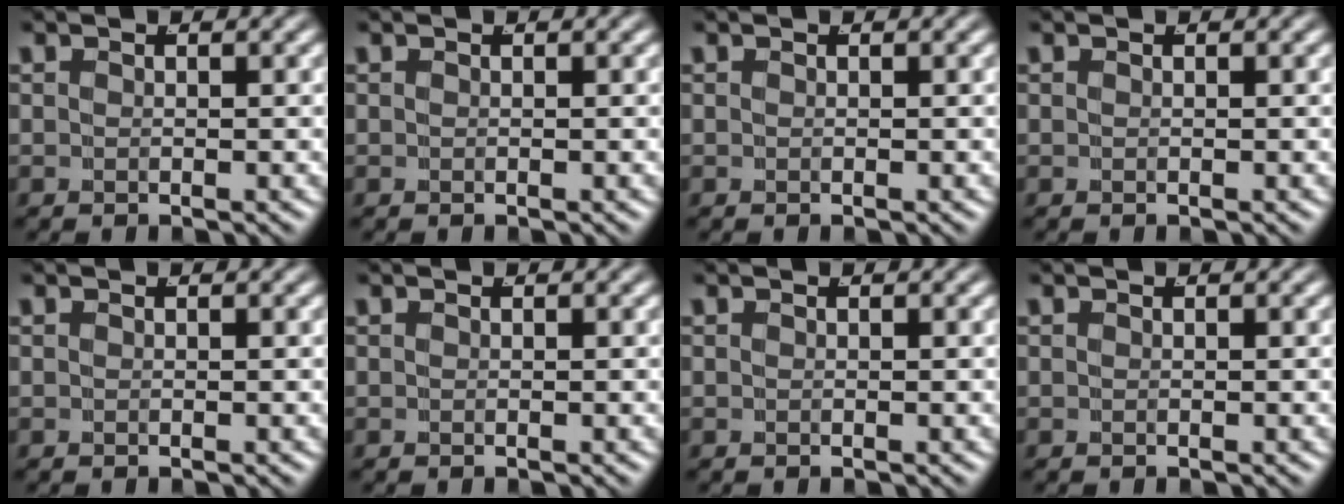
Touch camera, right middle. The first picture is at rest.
{"total": 0.0}
{"total": 0.0}
{"total": 0.0}
{"total": 0.0}
{"total": 0.0}
{"total": 0.0}
{"total": 0.0}